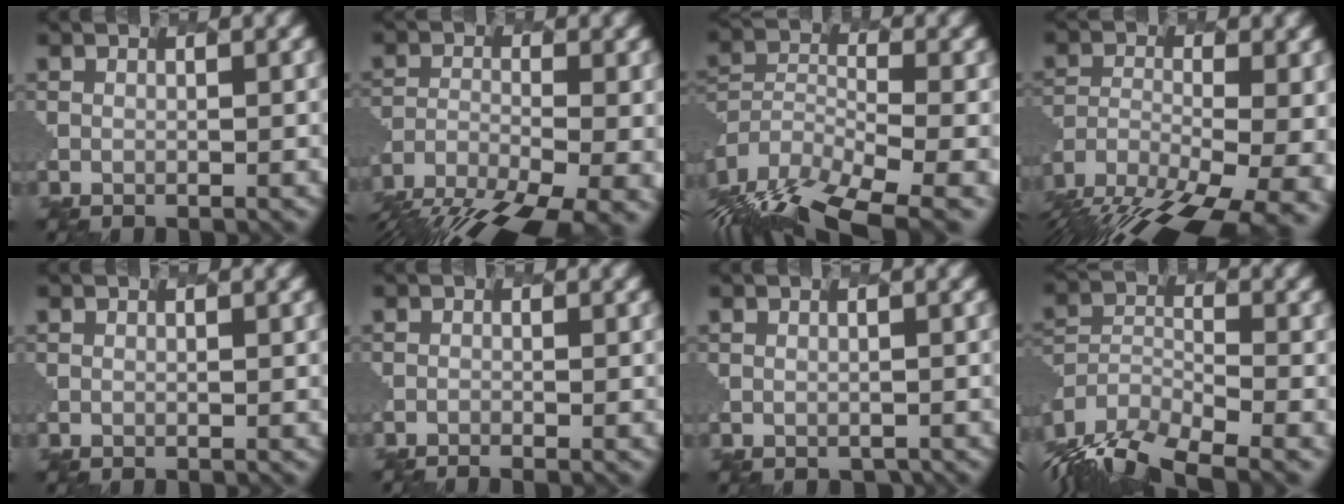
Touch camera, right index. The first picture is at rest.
{"total": 13.0, "force": [-10.8, 3.3, 6.5], "torque": [-0.148, -0.038, -0.154]}
{"total": 12.4, "force": [-9.9, 4.1, 6.3], "torque": [-0.137, -0.005, -0.148]}
{"total": 16.2, "force": [-12.2, 6.3, 8.6], "torque": [-0.156, -0.024, -0.151]}
{"total": 0.0}
{"total": 2.0, "force": [-1.8, 0.4, 0.9], "torque": [0.000, 0.014, -0.034]}
{"total": 1.0, "force": [-0.8, 0.5, 0.4], "torque": [-0.008, -0.003, 0.001]}
{"total": 9.6, "force": [-8.4, 2.9, 3.6], "torque": [-0.088, -0.007, -0.143]}